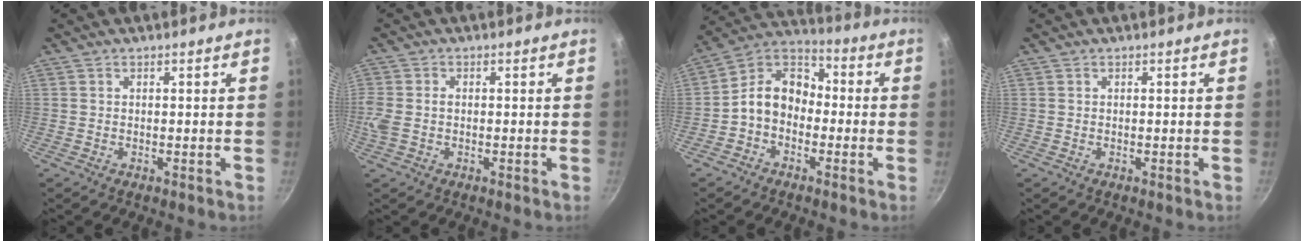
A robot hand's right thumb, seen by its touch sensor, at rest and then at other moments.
{"total": 4.3, "force": [-0.3, 2.9, 3.2], "torque": [-0.076, 0.001, -0.009]}
{"total": 10.2, "force": [-2.2, 7.7, 6.2], "torque": [-0.076, 0.049, -0.068]}
{"total": 0.0}